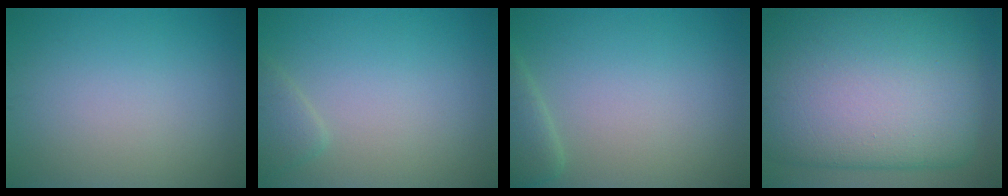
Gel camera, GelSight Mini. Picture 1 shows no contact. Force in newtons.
{"total": 1.5, "press": 1.5, "slide": 0.1}
{"total": 2.2, "press": 2.2, "slide": 0.3}
{"total": 20.2, "press": 20.2, "slide": 0.3}